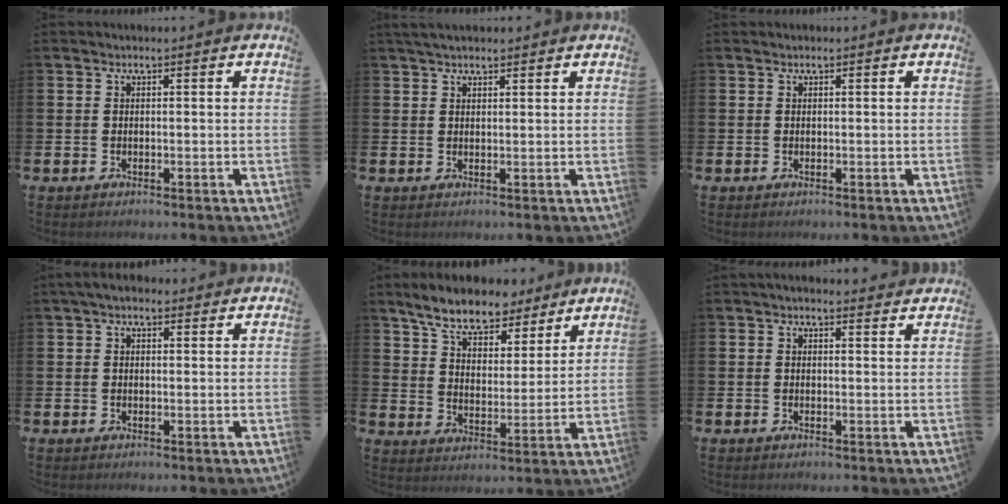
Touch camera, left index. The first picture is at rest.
{"total": 2.7, "force": [2.4, 0.8, 0.9], "torque": [-0.013, -0.003, 0.042]}
{"total": 0.0}
{"total": 2.7, "force": [2.1, 1.4, 1.1], "torque": [-0.016, 0.001, 0.035]}
{"total": 8.3, "force": [7.4, 2.8, 2.4], "torque": [-0.070, -0.037, 0.131]}
{"total": 1.4, "force": [1.3, 0.4, 0.3], "torque": [-0.006, 0.001, 0.023]}